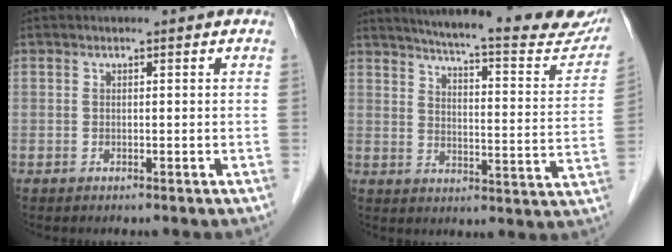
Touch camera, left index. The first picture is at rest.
{"total": 24.9, "force": [22.2, 2.8, 10.9], "torque": [-0.155, -0.062, 0.267]}